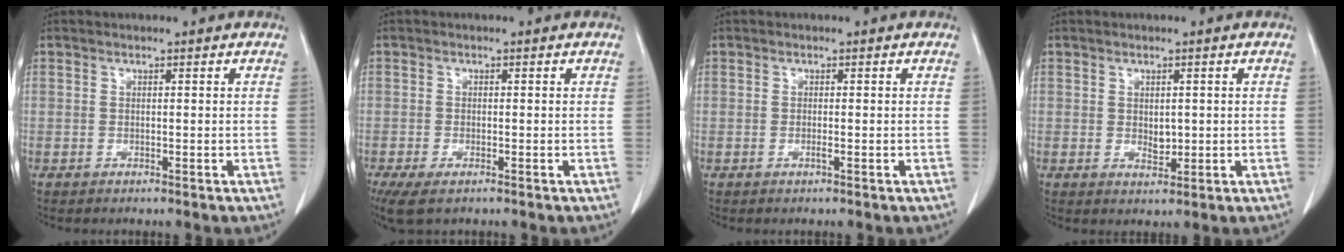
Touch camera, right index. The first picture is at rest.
{"total": 5.5, "force": [-3.1, 2.4, 3.8], "torque": [-0.076, -0.013, -0.054]}
{"total": 1.0, "force": [-0.3, 0.3, 0.9], "torque": [-0.022, -0.001, -0.005]}
{"total": 3.0, "force": [0.0, 1.9, 2.3], "torque": [-0.041, 0.000, 0.009]}